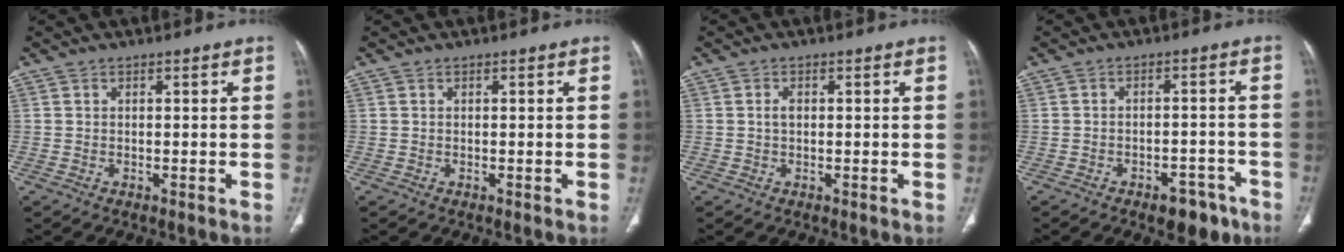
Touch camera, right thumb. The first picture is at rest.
{"total": 0.0}
{"total": 1.3, "force": [0.1, 0.8, 1.0], "torque": [-0.019, 0.002, 0.000]}
{"total": 6.9, "force": [-4.5, 3.6, 3.7], "torque": [-0.029, 0.030, -0.057]}